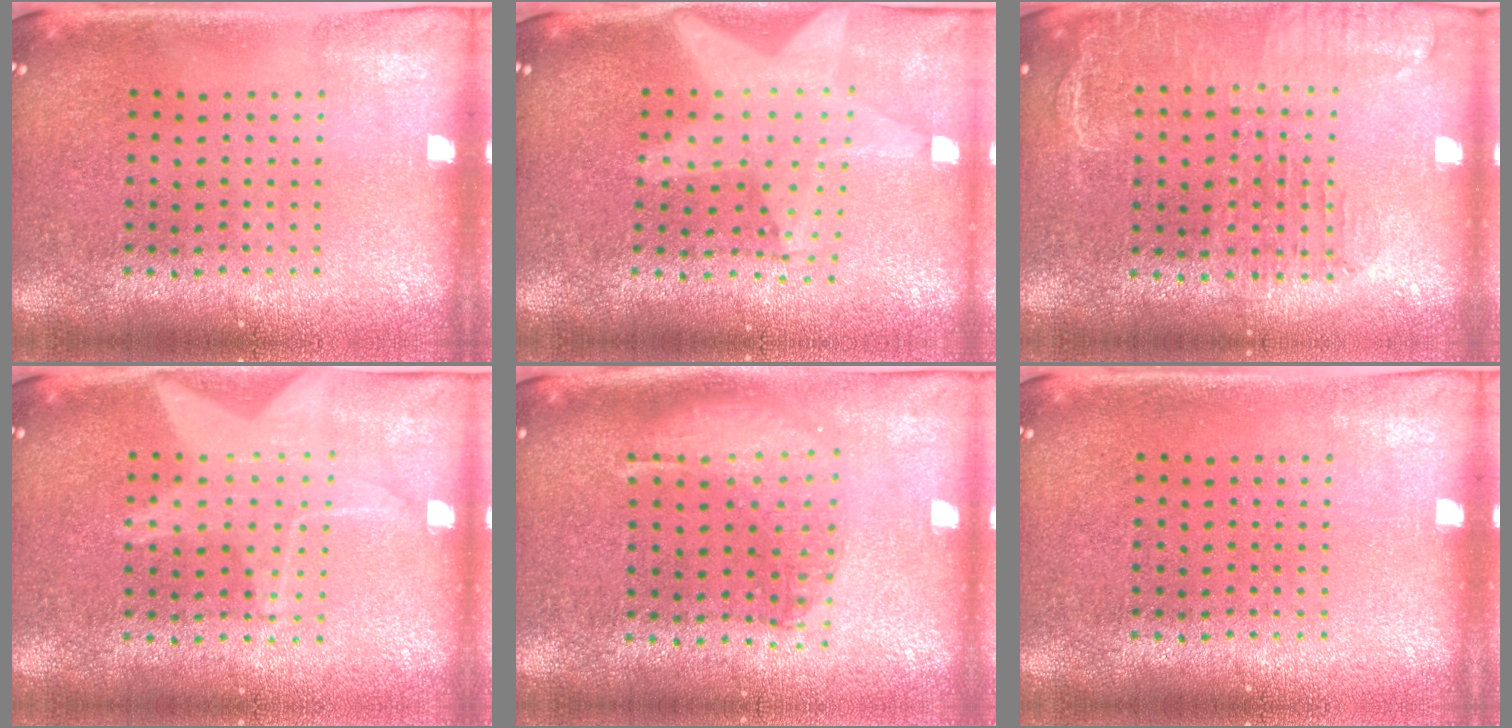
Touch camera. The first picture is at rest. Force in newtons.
{"total": 2.2, "press": 1.7, "slide": 1.3}
{"total": 1.7, "press": 1.4, "slide": 0.8}
{"total": 1.5, "press": 1.5, "slide": 0.2}
{"total": 1.4, "press": 1.3, "slide": 0.5}
{"total": 0.0}